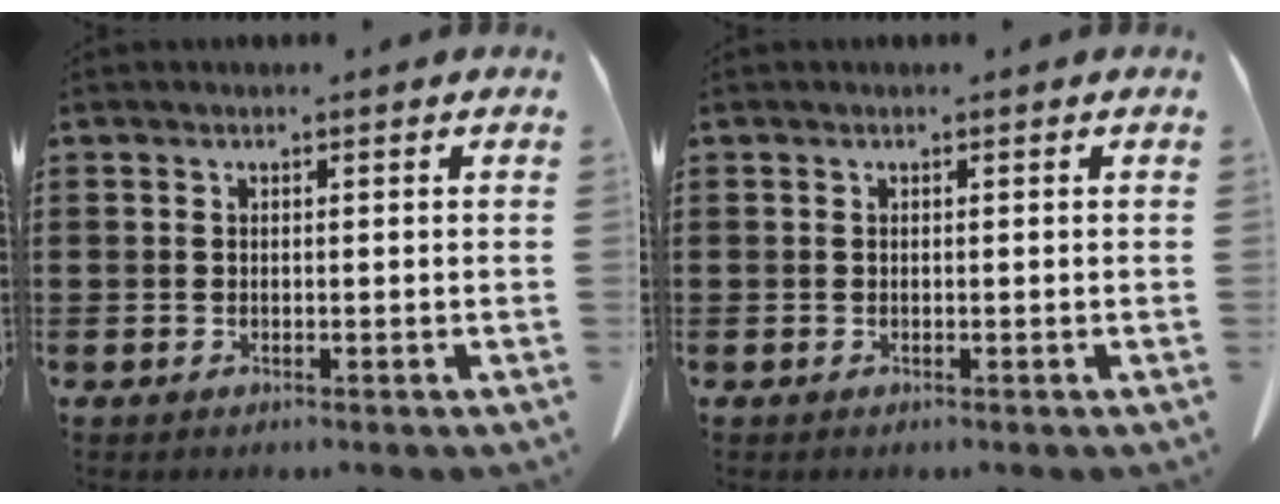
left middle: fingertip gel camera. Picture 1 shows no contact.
{"total": 0.0}